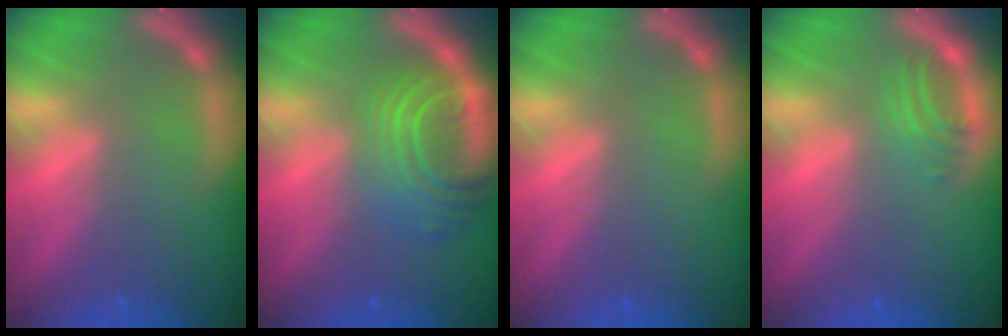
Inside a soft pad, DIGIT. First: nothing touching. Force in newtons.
{"total": 8.5}
{"total": 0.0}
{"total": 2.5}